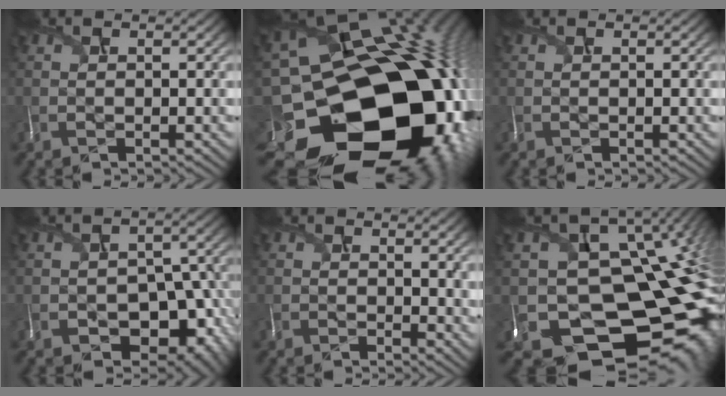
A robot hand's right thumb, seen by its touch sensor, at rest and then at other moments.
{"total": 21.5, "force": [-8.0, 17.4, 9.8], "torque": [-0.197, -0.093, -0.082]}
{"total": 0.0}
{"total": 9.5, "force": [-5.2, 5.7, 5.5], "torque": [-0.088, -0.025, -0.058]}
{"total": 2.6, "force": [0.5, 1.0, 2.4], "torque": [-0.025, 0.002, 0.012]}
{"total": 14.6, "force": [-3.6, 11.3, 8.6], "torque": [-0.127, -0.042, -0.002]}